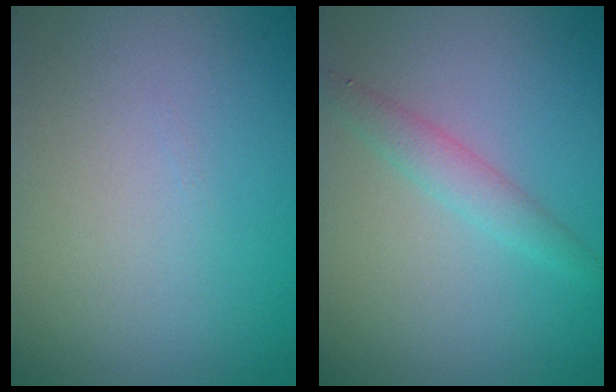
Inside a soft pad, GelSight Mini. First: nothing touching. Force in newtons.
{"total": 1.9, "press": 1.9, "slide": 0.1}